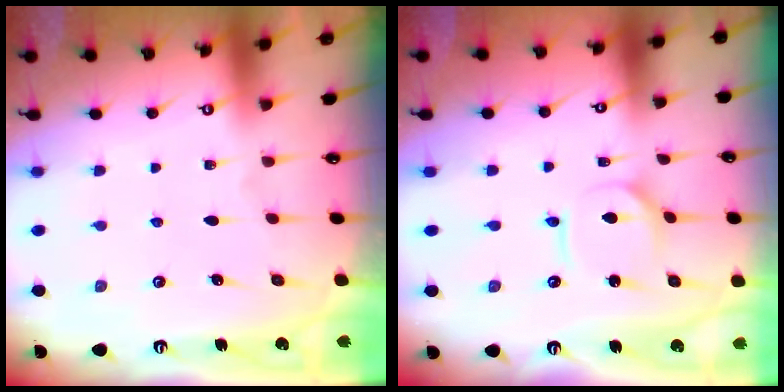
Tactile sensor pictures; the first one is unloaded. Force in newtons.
{"total": 3.3, "press": 3.3, "slide": 0.4}